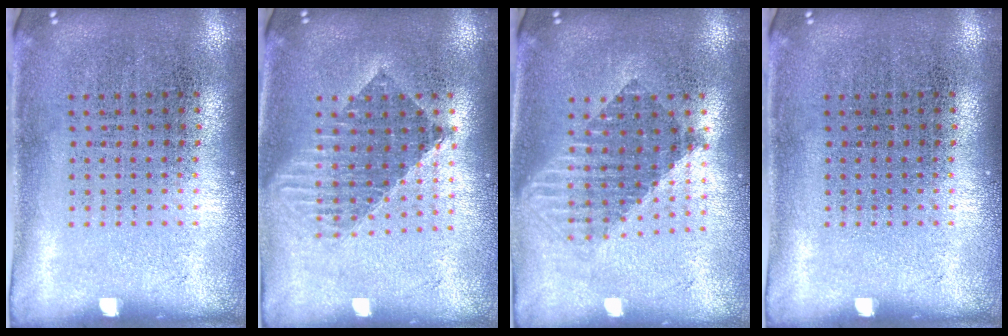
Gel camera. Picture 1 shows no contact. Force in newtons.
{"total": 1.6, "press": 1.3, "slide": 0.9}
{"total": 1.6, "press": 1.4, "slide": 0.9}
{"total": 0.0}